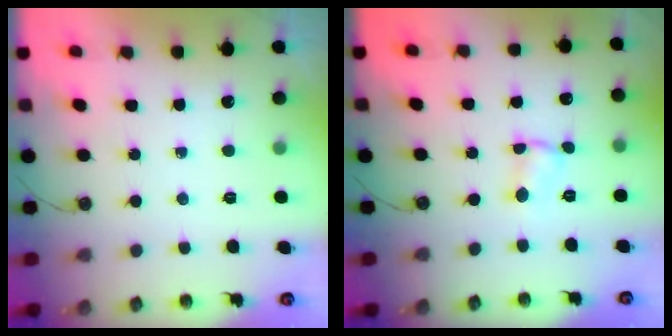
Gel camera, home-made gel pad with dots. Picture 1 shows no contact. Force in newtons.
{"total": 1.8, "press": 1.8, "slide": 0.3}